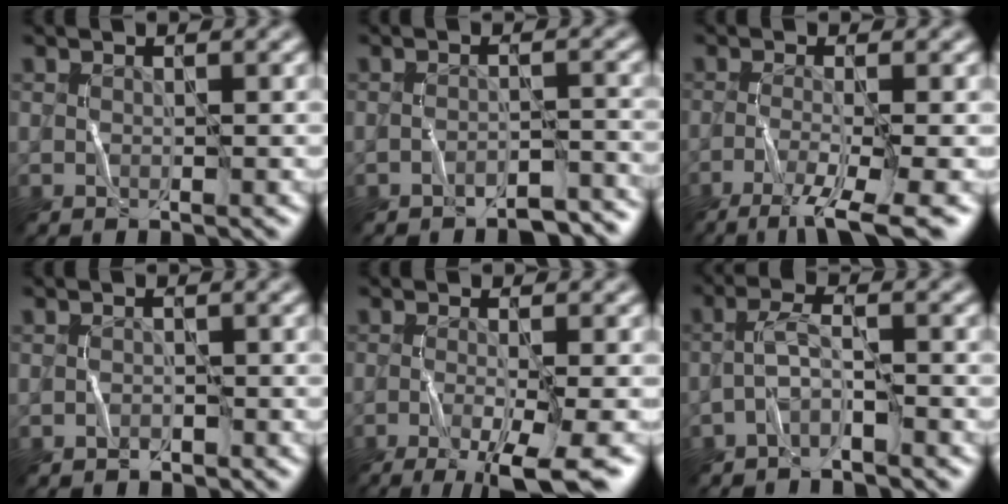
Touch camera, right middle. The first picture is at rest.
{"total": 3.2, "force": [-3.0, 0.6, 0.9], "torque": [-0.013, 0.009, -0.040]}
{"total": 6.3, "force": [-3.9, 1.3, 4.8], "torque": [-0.071, 0.003, -0.074]}
{"total": 0.5, "force": [-0.4, 0.2, -0.2], "torque": [0.005, 0.009, -0.007]}
{"total": 8.3, "force": [-4.7, 2.0, 6.5], "torque": [-0.091, -0.006, -0.076]}
{"total": 1.9, "force": [-1.4, 0.2, 1.3], "torque": [-0.028, 0.018, -0.033]}